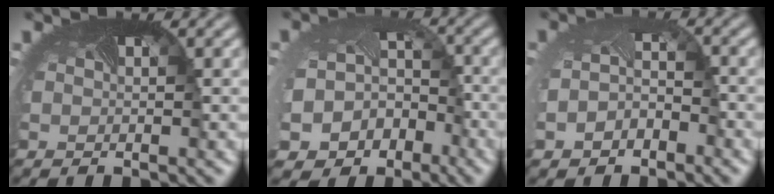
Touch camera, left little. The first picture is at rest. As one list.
[{"total": 10.5, "force": [-6.0, 8.2, 2.8], "torque": [-0.064, -0.059, -0.078]}, {"total": 3.1, "force": [-1.8, 2.1, 1.3], "torque": [-0.046, -0.014, -0.036]}]